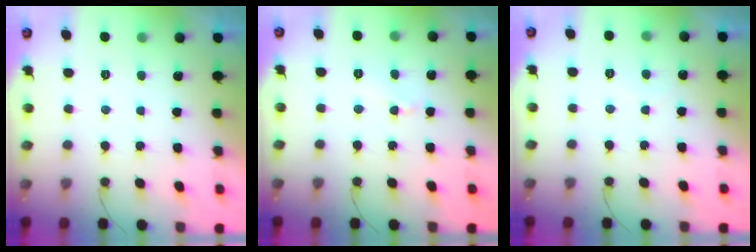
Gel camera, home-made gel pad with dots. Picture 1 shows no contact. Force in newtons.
{"total": 4.1, "press": 4.1, "slide": 0.4}
{"total": 3.9, "press": 3.9, "slide": 0.3}